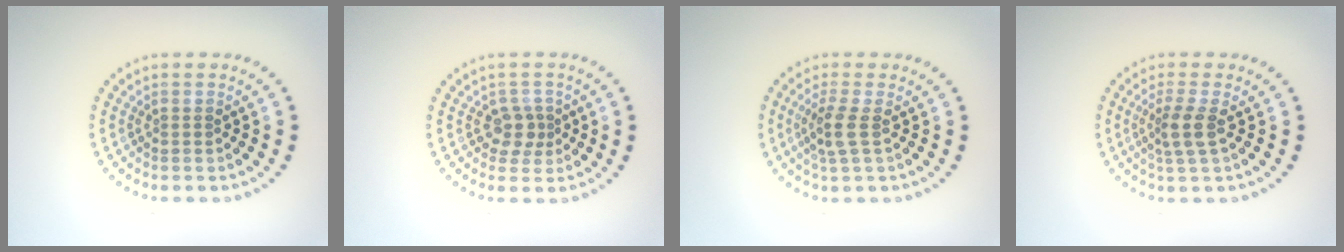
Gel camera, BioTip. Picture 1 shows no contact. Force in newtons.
{"total": 2.1, "press": 1.8, "slide": 1.0}
{"total": 2.3, "press": 2.0, "slide": 1.1}
{"total": 2.4, "press": 1.9, "slide": 1.5}